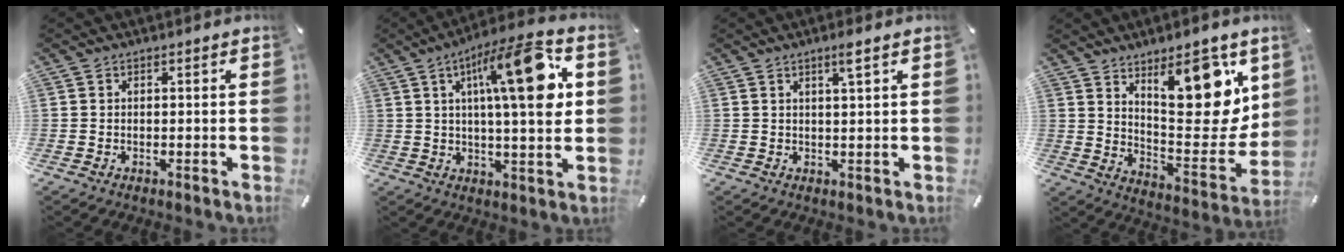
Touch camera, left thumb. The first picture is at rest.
{"total": 19.1, "force": [5.5, 5.1, 17.6], "torque": [-0.270, -0.009, 0.070]}
{"total": 3.1, "force": [1.9, 0.0, 2.5], "torque": [-0.053, -0.001, 0.030]}
{"total": 17.4, "force": [10.8, 7.5, 11.4], "torque": [-0.124, -0.087, 0.178]}